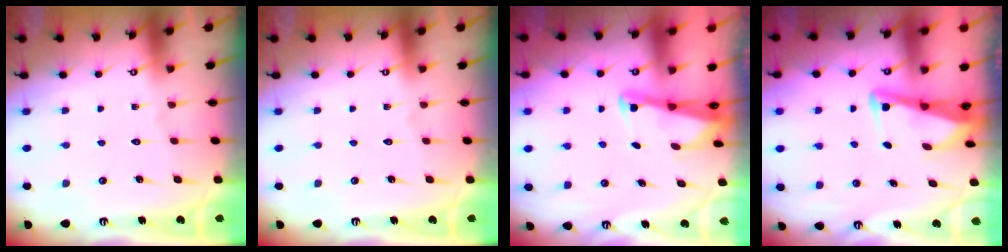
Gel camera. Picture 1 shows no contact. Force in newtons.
{"total": 0.0}
{"total": 2.5, "press": 2.5, "slide": 0.2}
{"total": 3.6, "press": 3.5, "slide": 0.9}